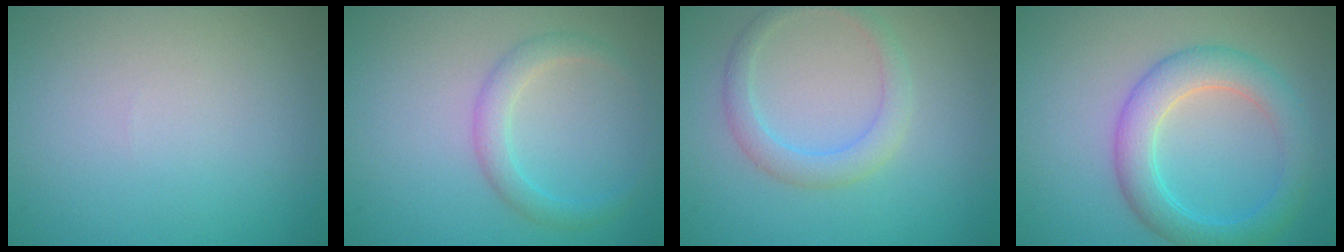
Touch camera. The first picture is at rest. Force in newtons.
{"total": 2.1, "press": 2.1, "slide": 0.1}
{"total": 2.4, "press": 2.4, "slide": 0.1}
{"total": 4.6, "press": 4.6, "slide": 0.2}